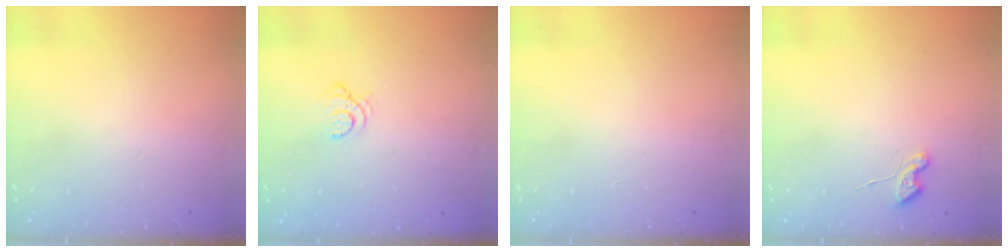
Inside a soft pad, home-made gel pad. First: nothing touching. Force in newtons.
{"total": 3.9, "press": 3.8, "slide": 0.5}
{"total": 0.0}
{"total": 4.2, "press": 4.1, "slide": 0.5}